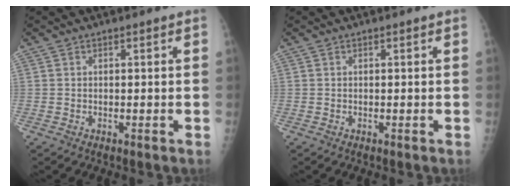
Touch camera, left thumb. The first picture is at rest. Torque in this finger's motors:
{"motor_torque": [0.00, 0.00, 0.00, 0.00, 0.00]}